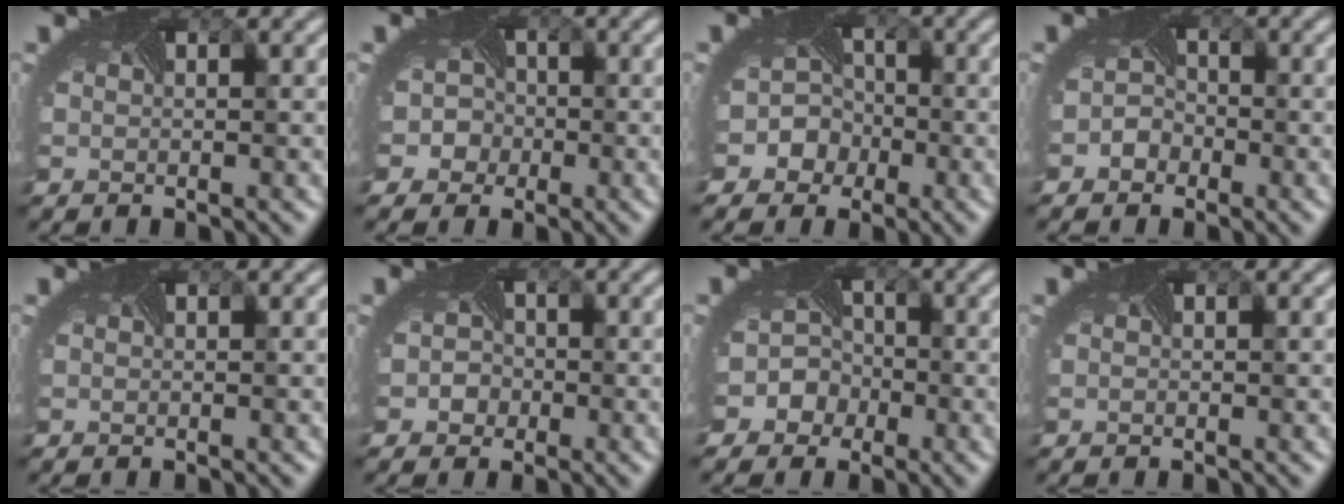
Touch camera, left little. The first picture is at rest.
{"total": 3.8, "force": [-1.3, 3.5, 0.6], "torque": [0.013, 0.012, -0.033]}
{"total": 5.9, "force": [-2.3, 5.2, 1.4], "torque": [-0.009, 0.002, -0.060]}
{"total": 1.9, "force": [-1.3, 1.3, 0.0], "torque": [0.001, 0.000, -0.030]}
{"total": 0.0}
{"total": 2.1, "force": [-0.7, 1.9, 0.3], "torque": [0.014, -0.001, -0.014]}
{"total": 4.3, "force": [-2.0, 3.7, 0.7], "torque": [0.013, 0.005, -0.041]}
{"total": 0.0}